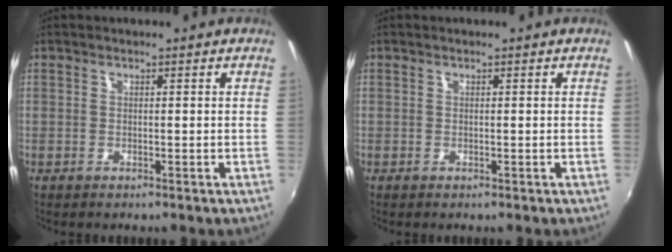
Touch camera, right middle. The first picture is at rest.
{"total": 0.0}